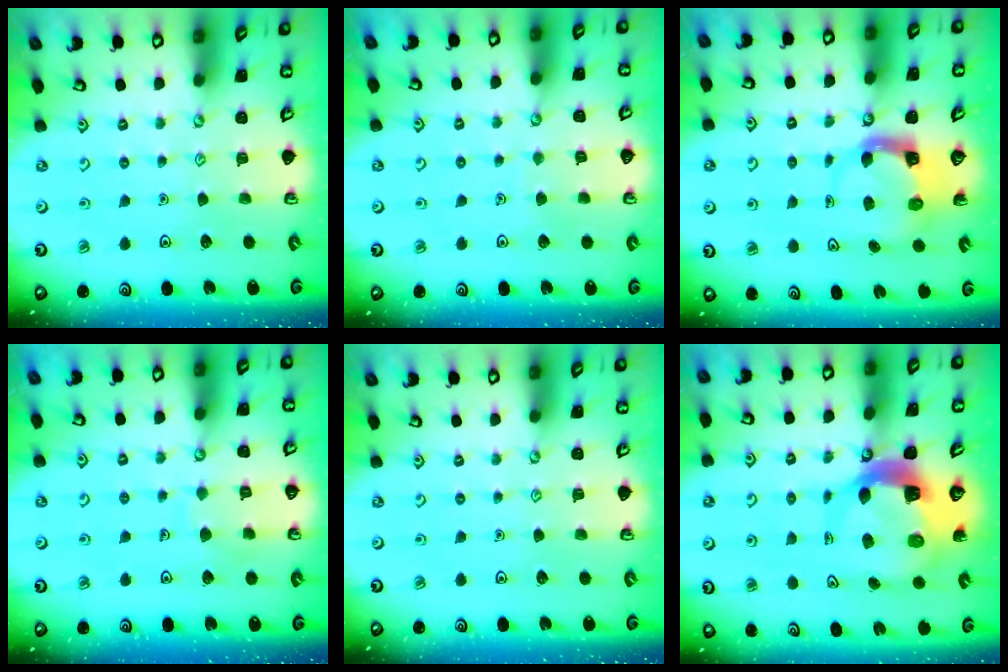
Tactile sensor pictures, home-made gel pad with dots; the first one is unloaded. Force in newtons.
{"total": 2.8, "press": 2.8, "slide": 0.1}
{"total": 3.7, "press": 3.6, "slide": 0.6}
{"total": 5.8, "press": 5.8, "slide": 0.6}
{"total": 0.0}
{"total": 9.5, "press": 9.5, "slide": 1.0}